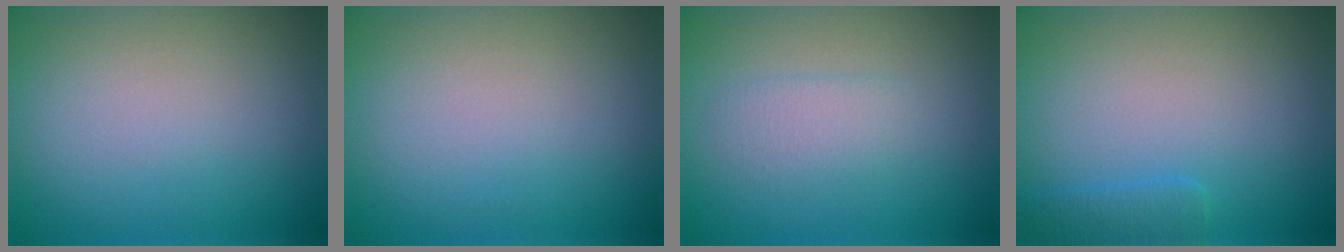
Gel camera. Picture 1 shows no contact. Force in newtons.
{"total": 0.0}
{"total": 1.7, "press": 1.7, "slide": 0.1}
{"total": 1.4, "press": 1.4, "slide": 0.2}